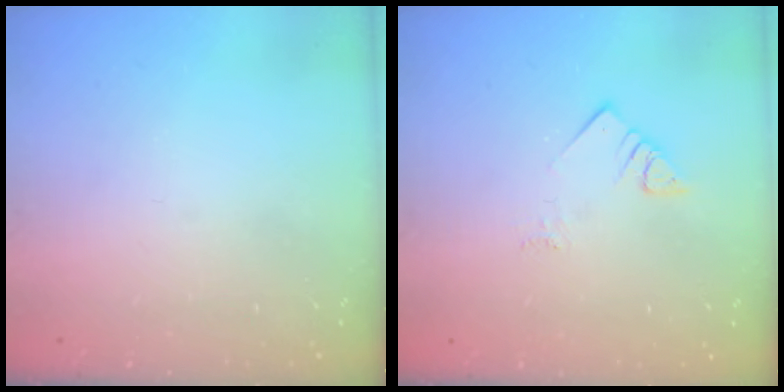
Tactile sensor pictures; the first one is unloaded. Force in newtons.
{"total": 3.3, "press": 3.3, "slide": 0.4}